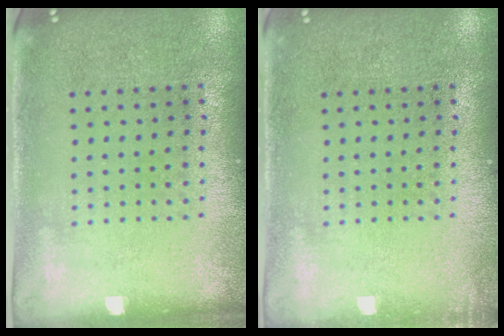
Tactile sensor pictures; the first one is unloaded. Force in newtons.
{"total": 0.7, "press": 0.7, "slide": 0.1}